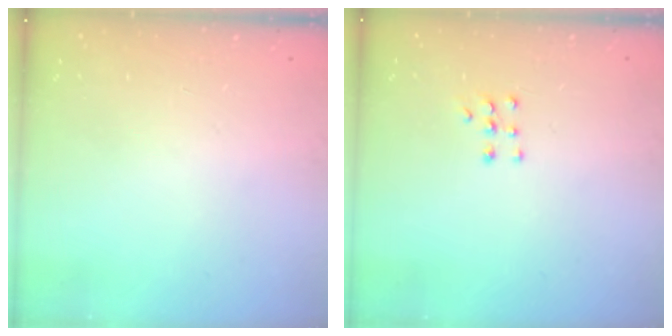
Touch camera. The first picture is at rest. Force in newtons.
{"total": 5.5, "press": 5.5, "slide": 0.9}